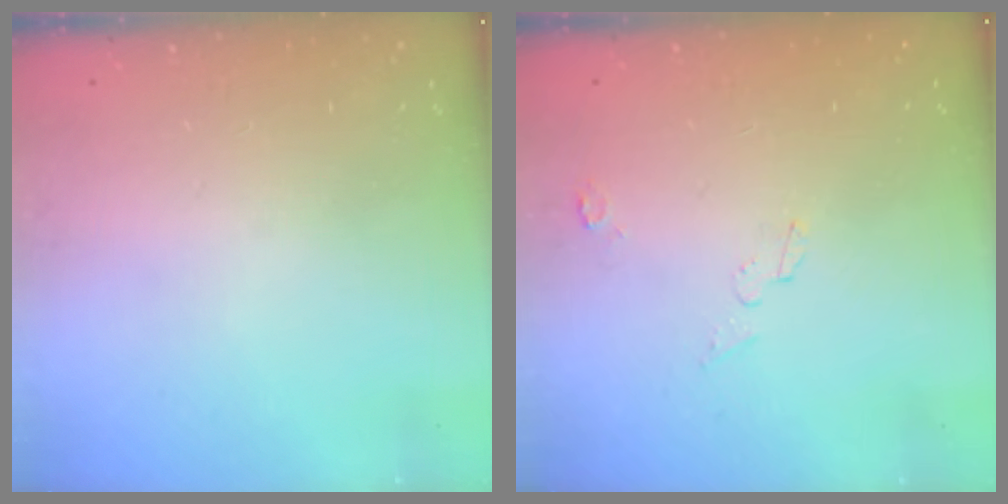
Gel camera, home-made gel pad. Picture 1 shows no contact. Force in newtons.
{"total": 3.4, "press": 3.4, "slide": 0.3}